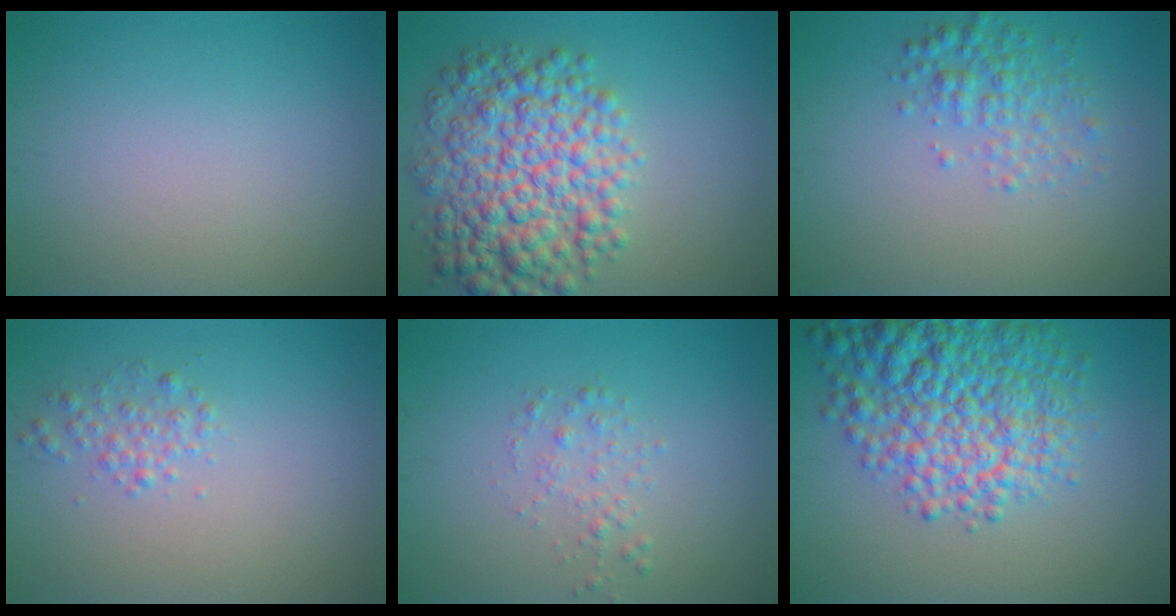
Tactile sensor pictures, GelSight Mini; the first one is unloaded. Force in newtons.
{"total": 9.1, "press": 9.1, "slide": 0.0}
{"total": 2.7, "press": 2.7, "slide": 0.1}
{"total": 1.5, "press": 1.5, "slide": 0.0}
{"total": 1.4, "press": 1.4, "slide": 0.1}
{"total": 9.7, "press": 9.7, "slide": 0.4}